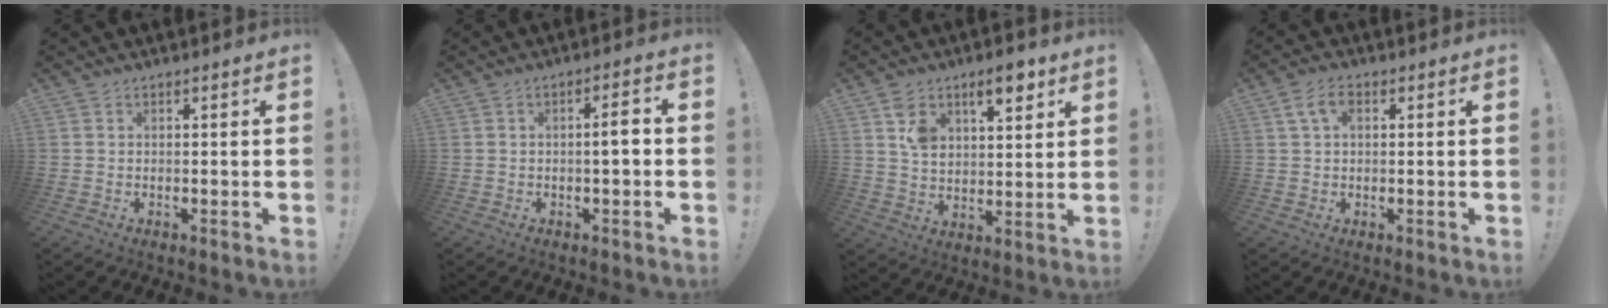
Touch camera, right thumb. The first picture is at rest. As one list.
[{"total": 4.1, "force": [-0.9, 0.5, 4.0], "torque": [-0.072, 0.008, -0.020]}, {"total": 9.8, "force": [5.8, 5.2, 6.0], "torque": [-0.092, -0.017, 0.104]}, {"total": 5.0, "force": [1.6, 2.8, 3.8], "torque": [-0.077, 0.009, 0.031]}]